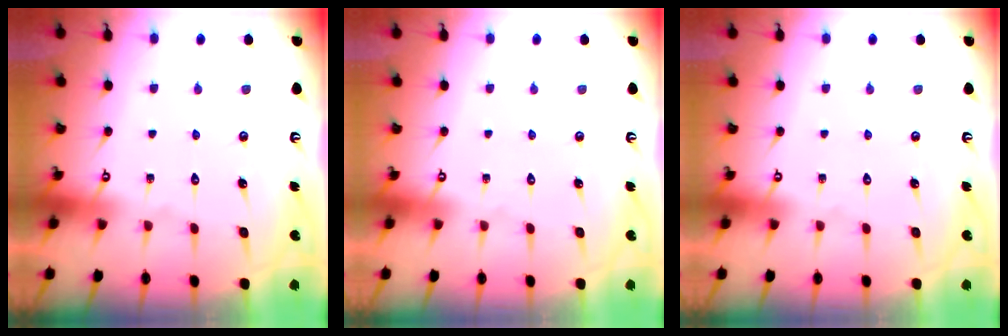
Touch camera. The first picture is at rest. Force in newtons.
{"total": 0.0}
{"total": 0.0}